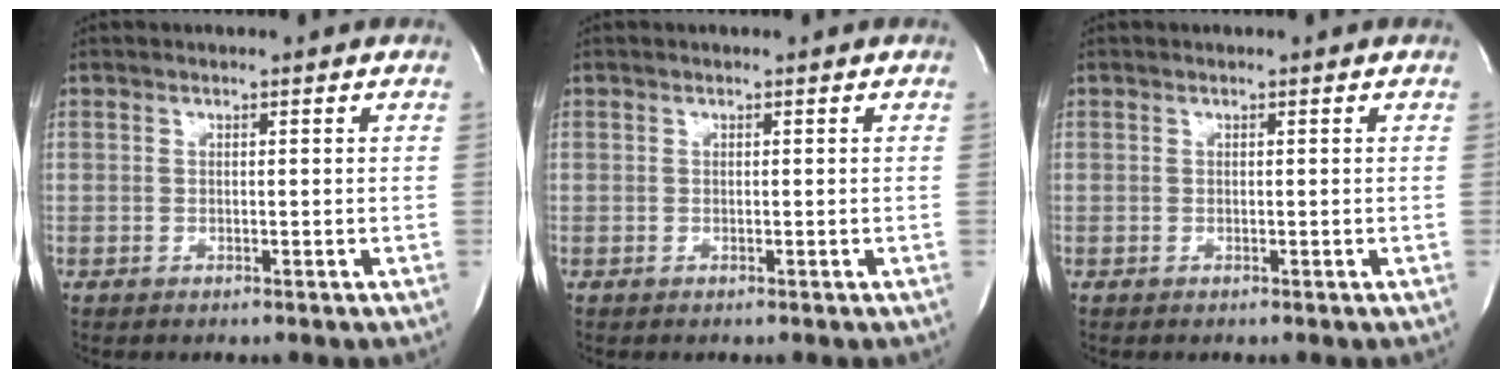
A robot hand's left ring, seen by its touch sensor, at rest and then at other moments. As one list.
[{"total": 0.0}, {"total": 0.0}]